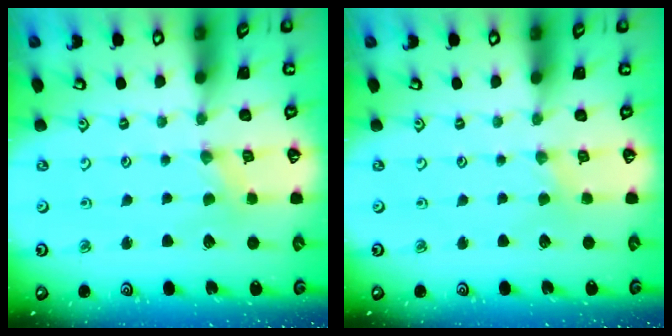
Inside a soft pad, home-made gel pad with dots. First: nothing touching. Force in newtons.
{"total": 0.5, "press": 0.5, "slide": 0.2}